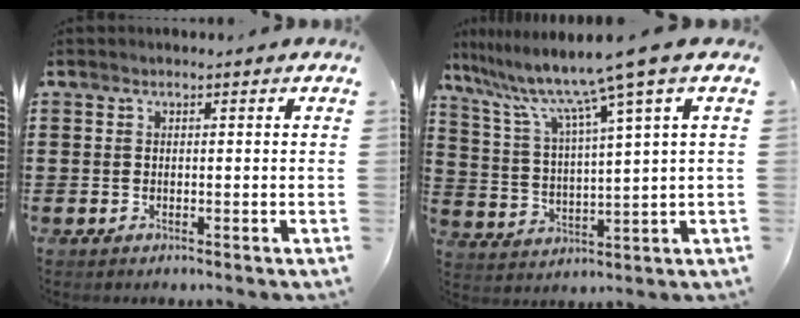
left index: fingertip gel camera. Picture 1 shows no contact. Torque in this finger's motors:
{"motor_torque": [1.10, -1.04, 0.50, 0.21]}